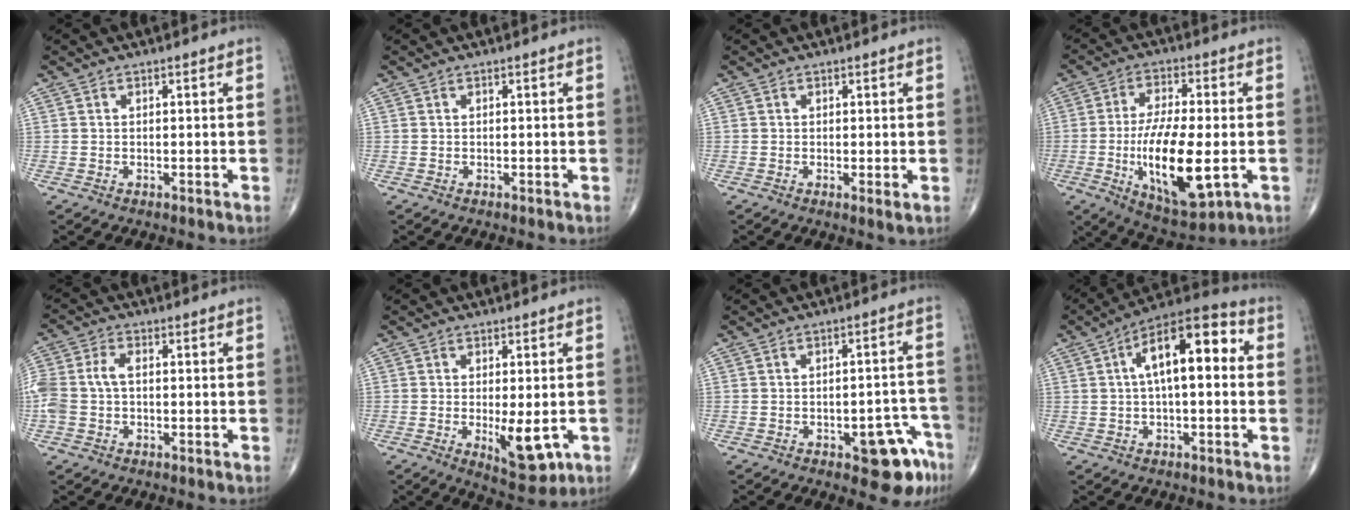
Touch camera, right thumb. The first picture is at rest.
{"total": 0.0}
{"total": 1.3, "force": [0.1, 0.3, 1.3], "torque": [-0.022, -0.007, -0.001]}
{"total": 17.2, "force": [-3.4, 6.3, 15.6], "torque": [-0.272, -0.006, -0.047]}
{"total": 7.0, "force": [-0.2, 4.5, 5.4], "torque": [-0.141, 0.021, -0.005]}
{"total": 7.8, "force": [-1.6, 3.0, 7.0], "torque": [-0.093, -0.019, -0.014]}
{"total": 8.9, "force": [-4.6, 3.7, 6.6], "torque": [-0.049, 0.033, -0.051]}
{"total": 14.3, "force": [2.4, 6.1, 12.8], "torque": [-0.190, 0.038, 0.027]}